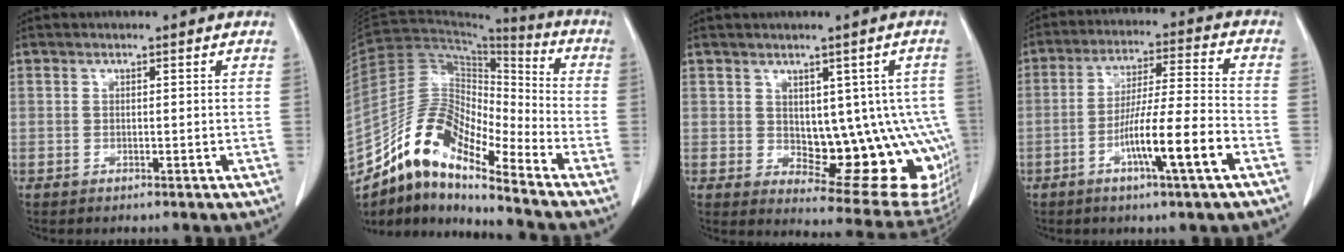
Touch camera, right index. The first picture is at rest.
{"total": 13.2, "force": [-10.7, 3.1, 7.1], "torque": [-0.133, 0.043, -0.192]}
{"total": 15.1, "force": [-0.8, 7.2, 13.2], "torque": [-0.118, 0.007, 0.012]}
{"total": 11.5, "force": [-4.7, -0.1, 10.4], "torque": [-0.185, -0.001, -0.084]}